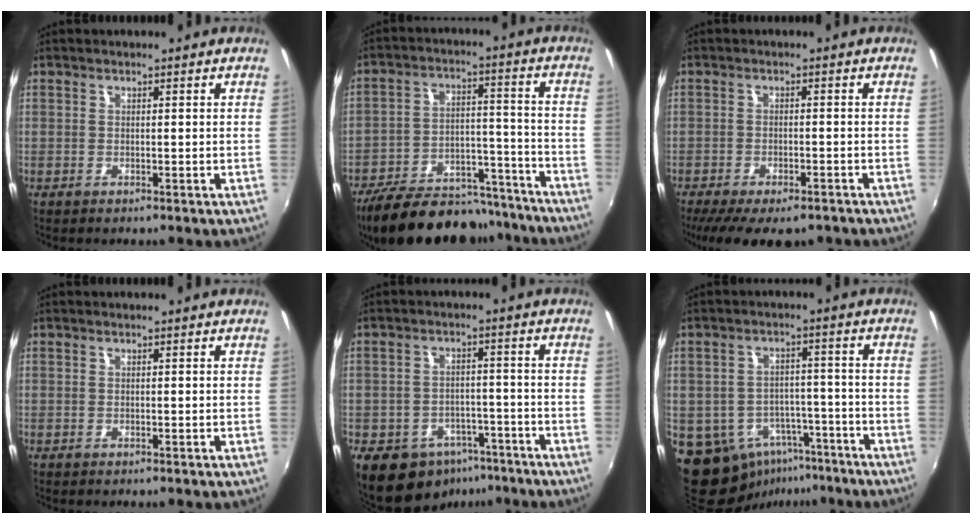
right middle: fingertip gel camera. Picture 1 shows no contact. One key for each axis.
{"total": 22.6, "fx": -19.2, "fy": 8.2, "fz": 8.7, "tx": -0.169, "ty": 0.023, "tz": -0.259}
{"total": 11.9, "fx": -9.1, "fy": 3.9, "fz": 6.7, "tx": -0.136, "ty": -0.042, "tz": -0.134}
{"total": 0.0}
{"total": 11.2, "fx": -7.0, "fy": 7.7, "fz": 4.2, "tx": -0.099, "ty": 0.011, "tz": -0.081}
{"total": 9.8, "fx": -5.7, "fy": 7.2, "fz": 3.5, "tx": -0.069, "ty": 0.017, "tz": -0.056}